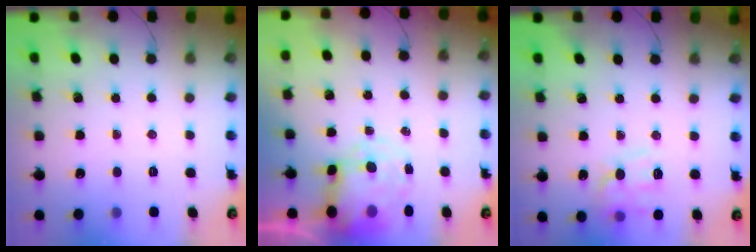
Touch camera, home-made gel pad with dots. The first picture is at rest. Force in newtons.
{"total": 9.8, "press": 9.6, "slide": 2.3}
{"total": 12.0, "press": 12.0, "slide": 0.1}